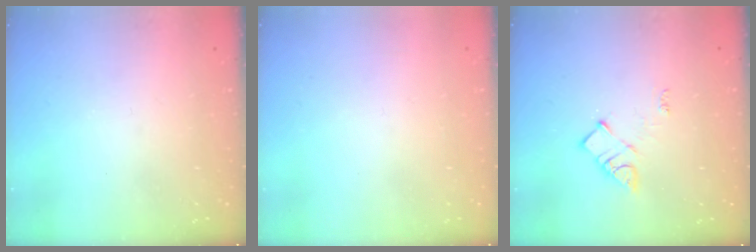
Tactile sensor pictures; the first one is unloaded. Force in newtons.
{"total": 1.7, "press": 1.7, "slide": 0.2}
{"total": 8.0, "press": 7.9, "slide": 0.5}